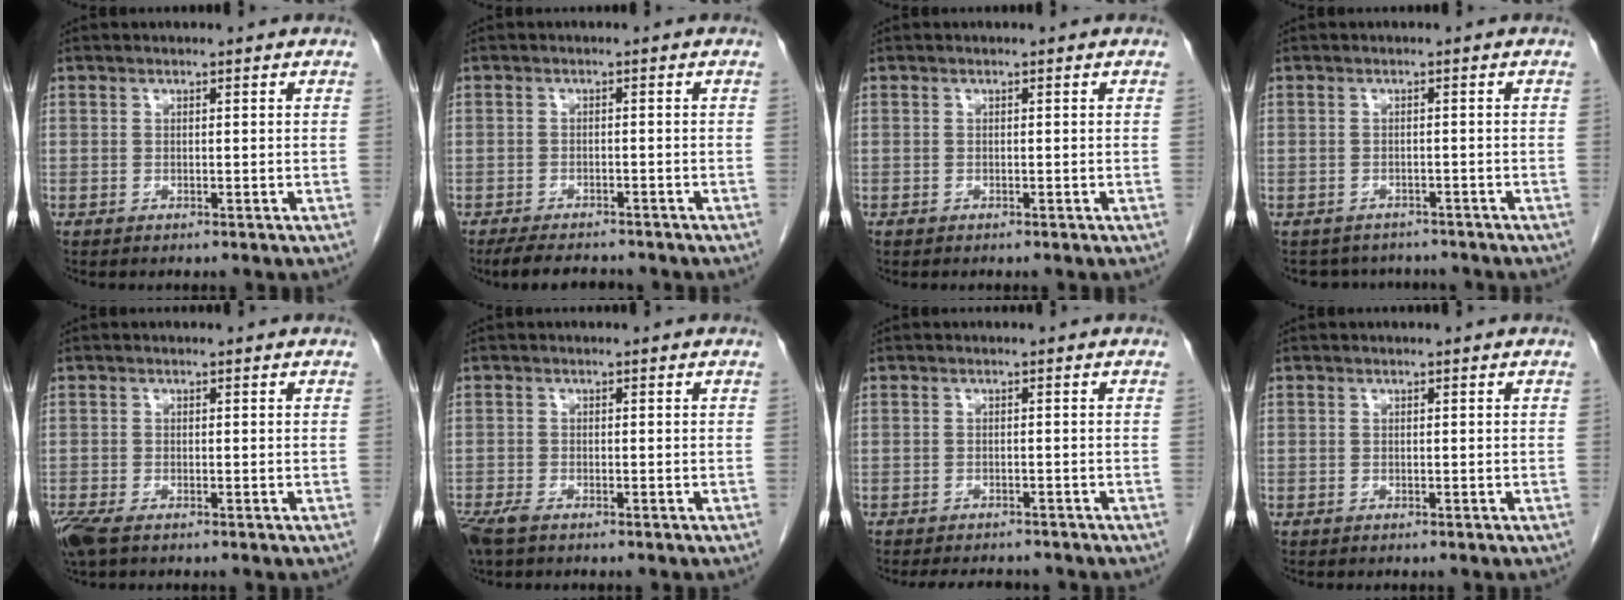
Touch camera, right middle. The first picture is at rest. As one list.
[{"total": 6.0, "force": [-5.3, 1.7, 2.2], "torque": [-0.037, -0.011, -0.081]}, {"total": 0.0}, {"total": 5.5, "force": [-5.0, 2.2, 0.2], "torque": [0.001, 0.008, -0.060]}, {"total": 4.2, "force": [-2.9, 1.4, 2.7], "torque": [-0.063, -0.014, -0.051]}, {"total": 3.9, "force": [-2.8, 1.2, 2.4], "torque": [-0.053, -0.011, -0.049]}, {"total": 5.9, "force": [-5.3, 1.8, 1.7], "torque": [-0.020, -0.003, -0.067]}, {"total": 0.0}]